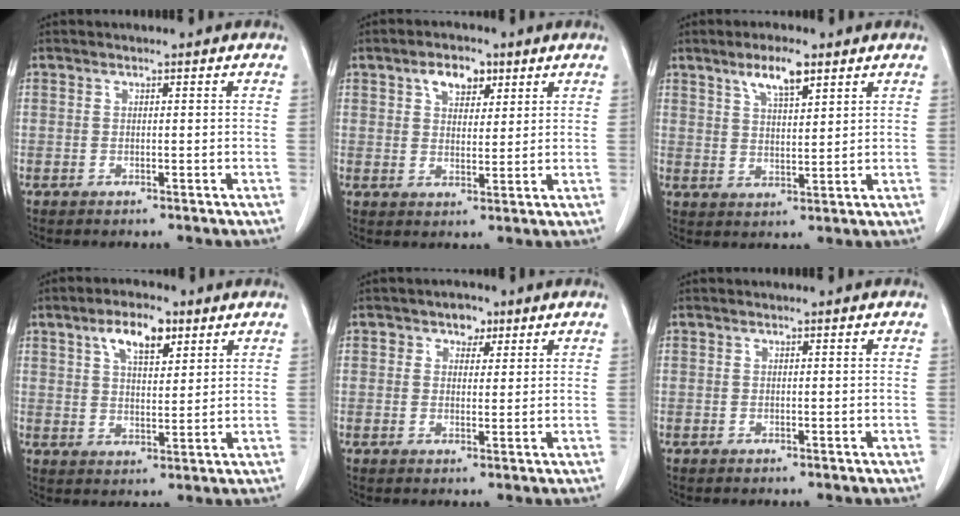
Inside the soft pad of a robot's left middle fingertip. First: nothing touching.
{"total": 4.9, "force": [2.7, 2.8, 3.0], "torque": [-0.049, 0.009, 0.045]}
{"total": 5.8, "force": [3.8, 1.3, 4.2], "torque": [-0.080, 0.002, 0.067]}
{"total": 7.1, "force": [4.0, 2.6, 5.3], "torque": [-0.096, 0.007, 0.067]}
{"total": 2.9, "force": [1.6, 2.1, 1.3], "torque": [-0.017, 0.005, 0.023]}
{"total": 0.0}